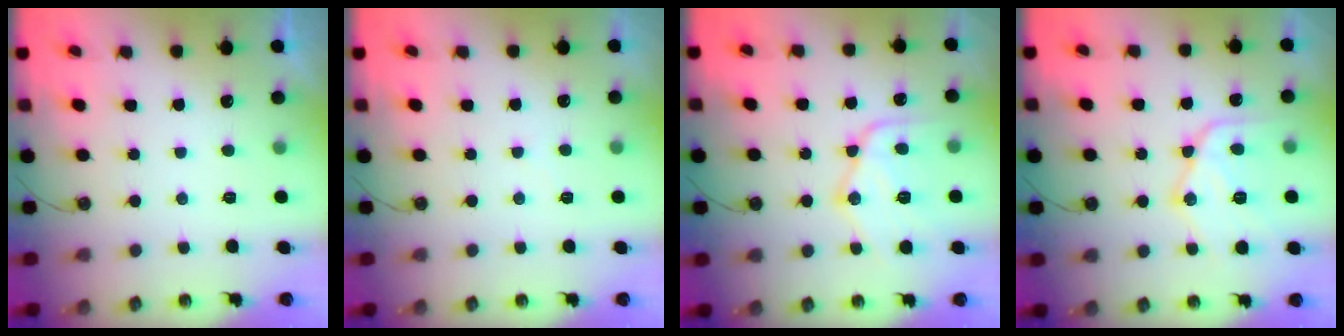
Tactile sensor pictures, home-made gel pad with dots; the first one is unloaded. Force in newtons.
{"total": 3.6, "press": 3.5, "slide": 0.6}
{"total": 16.0, "press": 16.0, "slide": 1.3}
{"total": 16.0, "press": 16.0, "slide": 1.6}